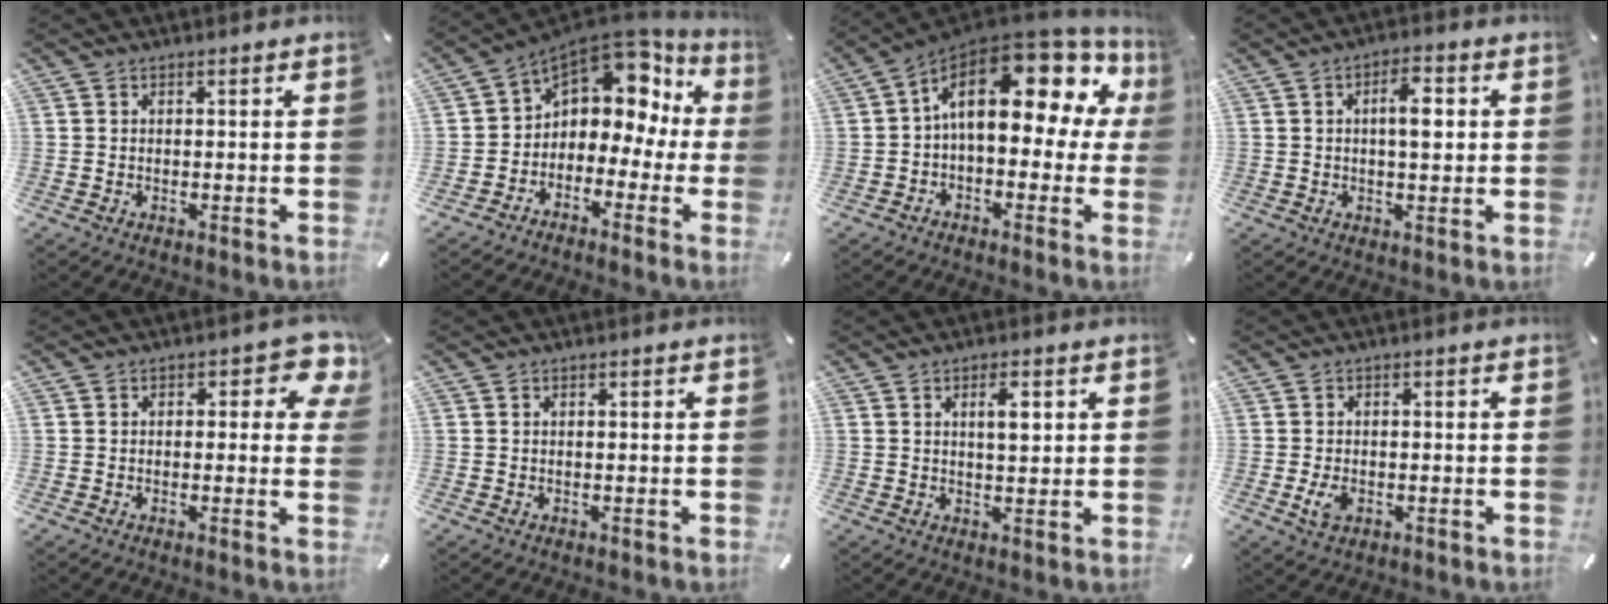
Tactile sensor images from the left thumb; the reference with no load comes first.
{"total": 9.3, "force": [4.2, 6.8, 4.8], "torque": [-0.073, -0.041, 0.072]}
{"total": 19.6, "force": [6.3, 10.0, 15.6], "torque": [-0.242, -0.045, 0.104]}
{"total": 6.8, "force": [0.9, 2.9, 6.1], "torque": [-0.095, 0.003, 0.009]}
{"total": 6.2, "force": [2.1, 3.1, 4.9], "torque": [-0.052, -0.013, 0.027]}
{"total": 0.0}
{"total": 4.6, "force": [1.4, 1.7, 4.1], "torque": [-0.063, -0.003, 0.016]}
{"total": 3.8, "force": [-1.2, 2.4, 2.7], "torque": [-0.066, -0.001, -0.025]}